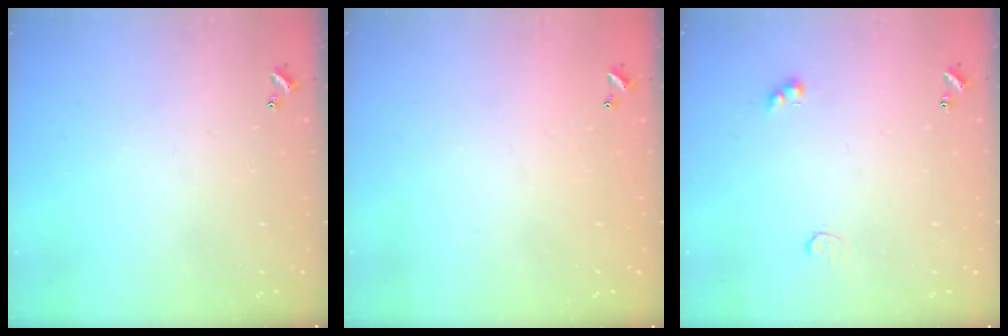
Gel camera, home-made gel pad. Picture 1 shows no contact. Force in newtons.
{"total": 2.8, "press": 2.8, "slide": 0.1}
{"total": 2.5, "press": 2.4, "slide": 0.7}